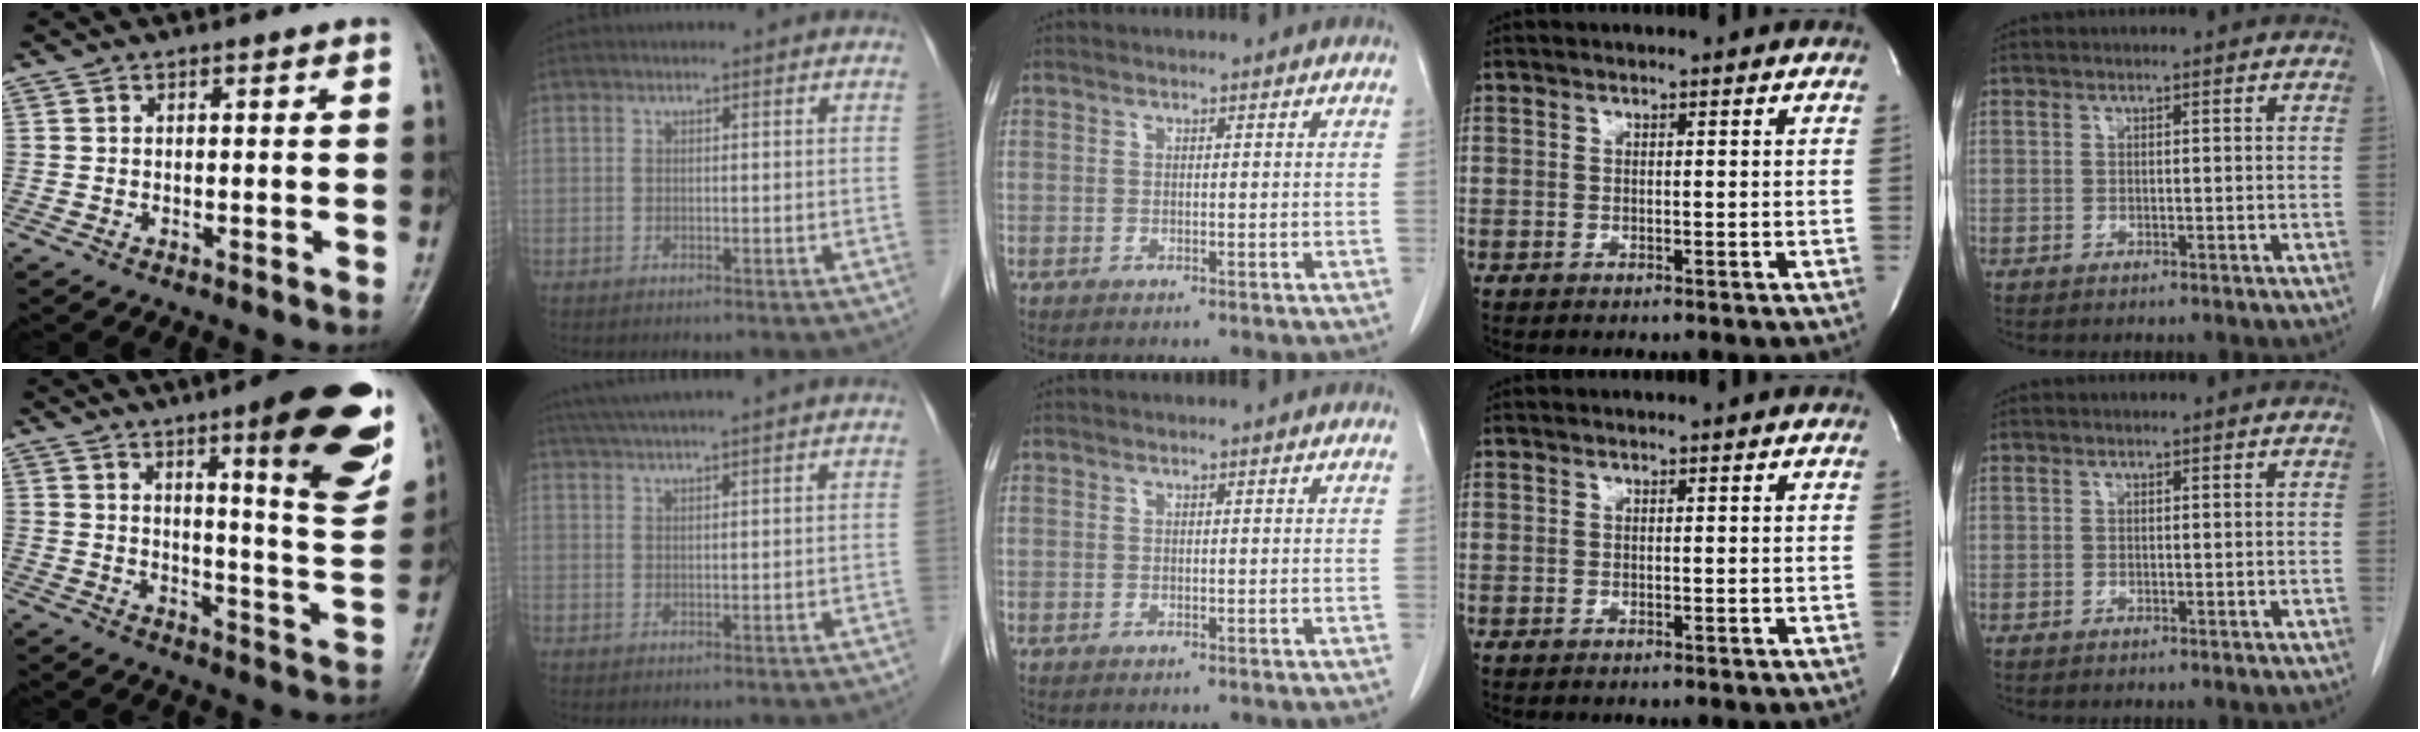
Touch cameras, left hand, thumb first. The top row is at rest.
{"thumb": {"total": 21.6, "force": [11.0, 4.2, 18.2], "torque": [-0.201, -0.054, 0.151]}, "index": {"total": 10.1, "force": [8.8, -0.9, 5.0], "torque": [-0.085, 0.038, 0.120]}}